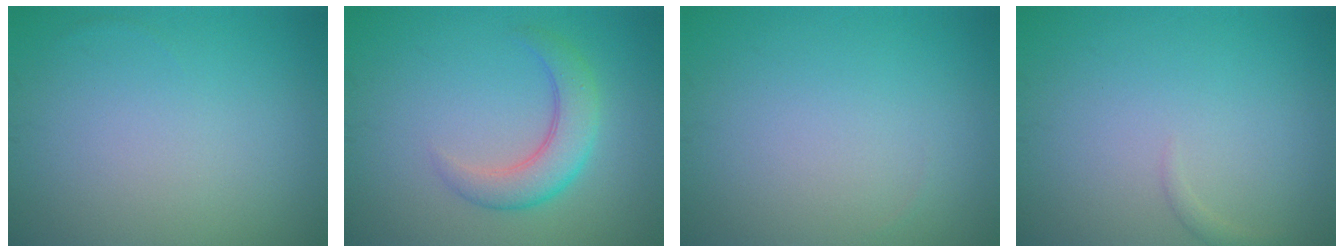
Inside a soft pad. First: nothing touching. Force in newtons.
{"total": 3.9, "press": 3.9, "slide": 0.2}
{"total": 0.0}
{"total": 0.6, "press": 0.6, "slide": 0.1}